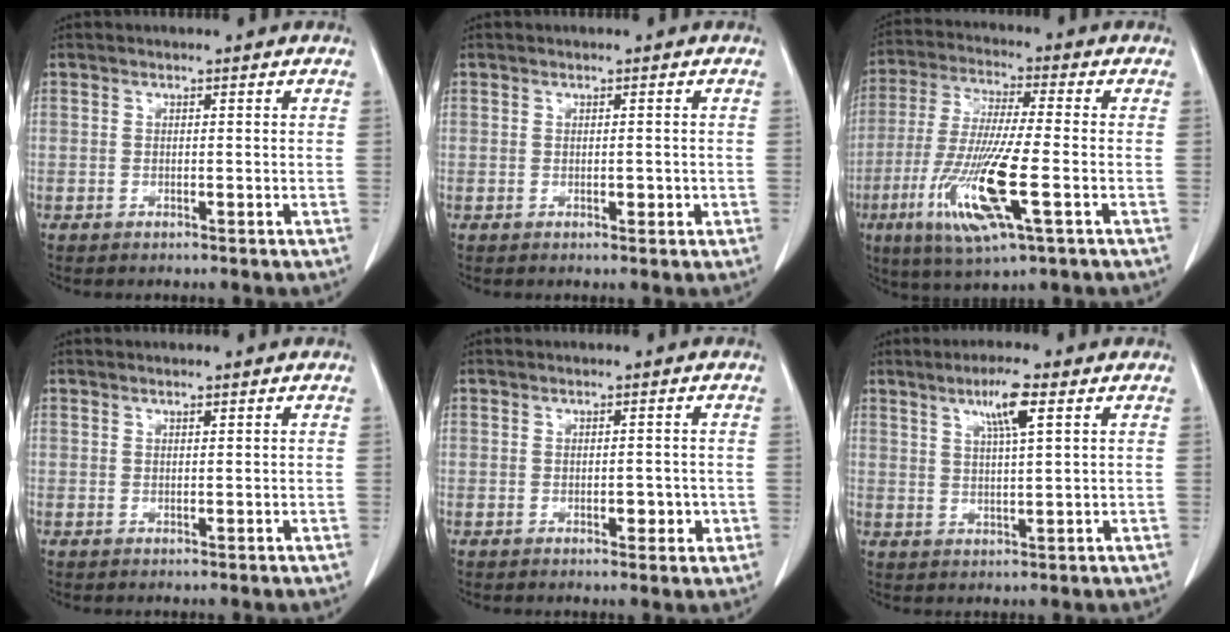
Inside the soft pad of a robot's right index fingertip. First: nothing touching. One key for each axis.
{"total": 1.1, "fx": -0.2, "fy": 0.7, "fz": 0.9, "tx": -0.010, "ty": 0.000, "tz": -0.001}
{"total": 14.7, "fx": -4.8, "fy": 1.2, "fz": 13.8, "tx": -0.288, "ty": -0.026, "tz": -0.089}
{"total": 0.5, "fx": 0.4, "fy": 0.1, "fz": 0.2, "tx": -0.007, "ty": -0.001, "tz": 0.007}
{"total": 2.5, "fx": -0.5, "fy": 1.4, "fz": 2.0, "tx": -0.023, "ty": 0.001, "tz": -0.002}
{"total": 5.6, "fx": 2.8, "fy": 0.1, "fz": 4.8, "tx": -0.086, "ty": 0.001, "tz": 0.049}